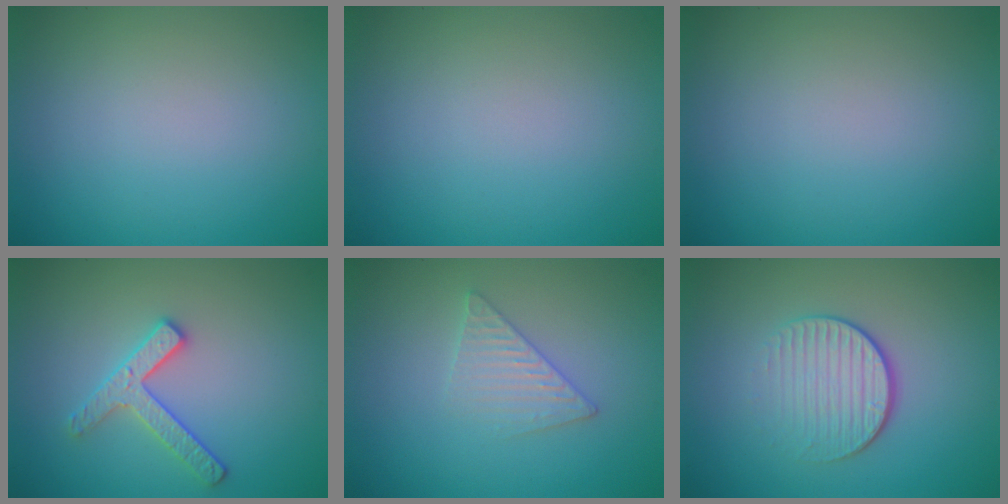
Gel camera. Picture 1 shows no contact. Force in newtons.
{"total": 0.0}
{"total": 0.0}
{"total": 2.6, "press": 2.5, "slide": 0.4}
{"total": 2.4, "press": 2.3, "slide": 0.2}
{"total": 3.9, "press": 2.7, "slide": 2.8}